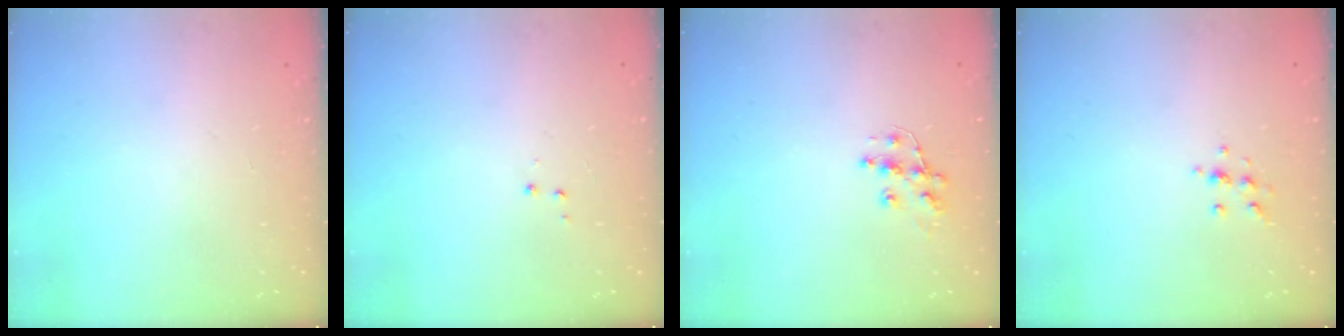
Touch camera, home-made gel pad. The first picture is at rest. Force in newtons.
{"total": 2.9, "press": 2.8, "slide": 0.4}
{"total": 8.8, "press": 8.8, "slide": 0.6}
{"total": 6.2, "press": 6.2, "slide": 0.8}